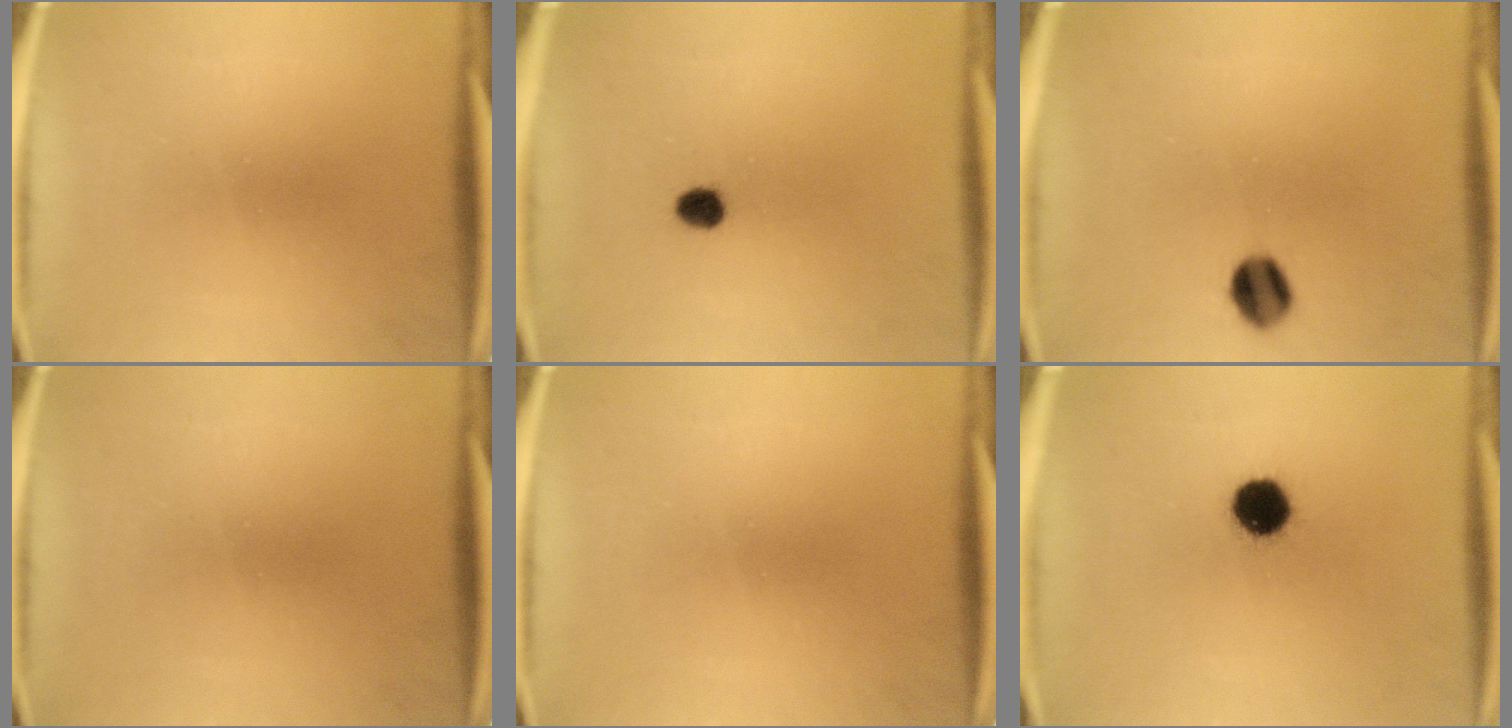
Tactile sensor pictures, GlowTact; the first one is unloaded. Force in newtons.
{"total": 2.8}
{"total": 6.2}
{"total": 0.0}
{"total": 0.0}
{"total": 8.3}